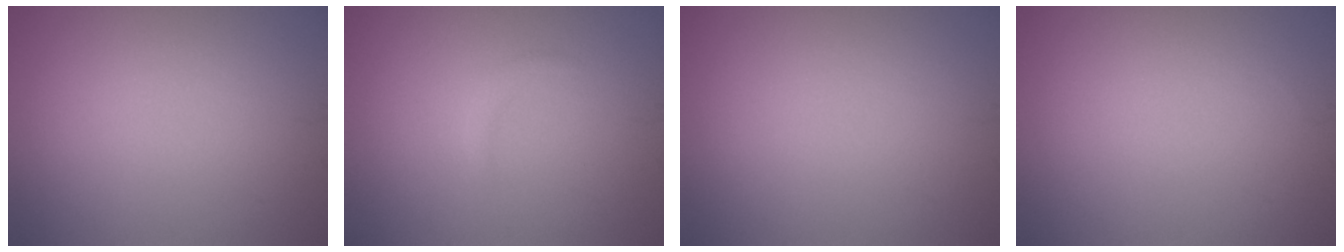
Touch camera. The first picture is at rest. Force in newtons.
{"total": 0.8, "press": 0.8, "slide": 0.1}
{"total": 0.0}
{"total": 0.0}